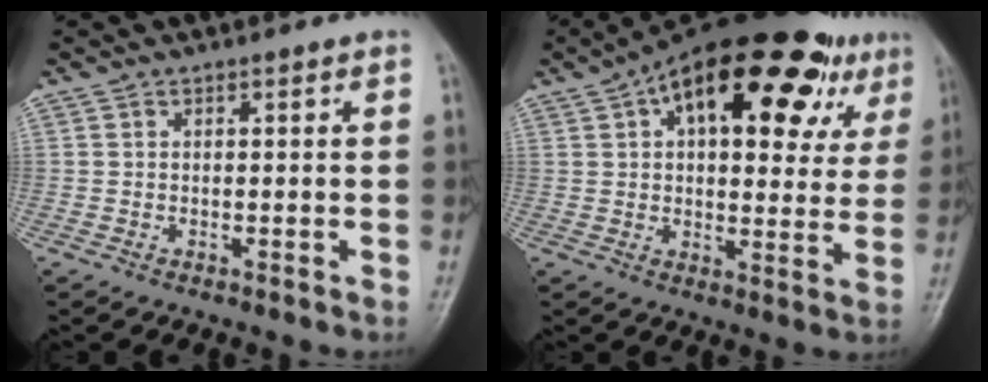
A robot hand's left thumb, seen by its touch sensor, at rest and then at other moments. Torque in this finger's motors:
{"motor_torque": [1.43, 1.43, 1.82, -0.95, 0.25]}